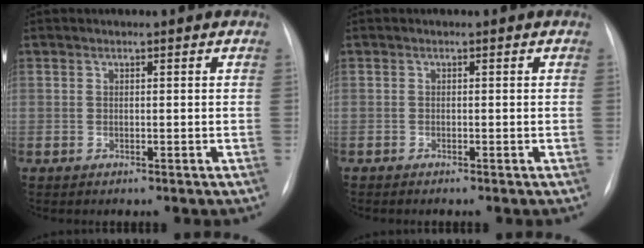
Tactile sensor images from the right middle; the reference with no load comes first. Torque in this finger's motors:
{"motor_torque": [-0.40, -0.16, 0.00, -0.01]}